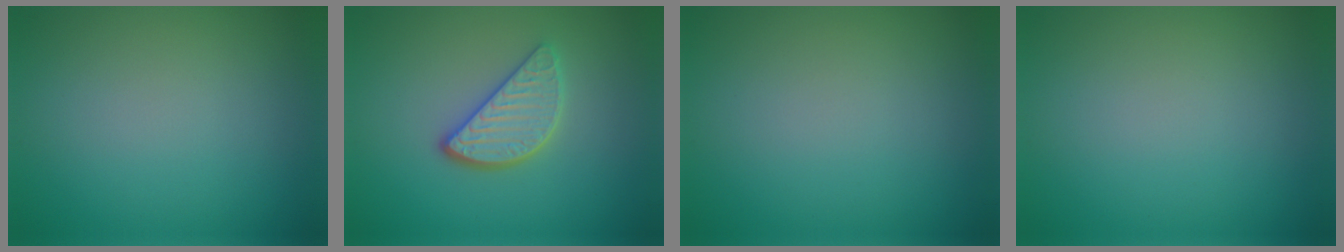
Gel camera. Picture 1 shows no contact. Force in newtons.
{"total": 3.5, "press": 2.9, "slide": 2.0}
{"total": 0.0}
{"total": 0.0}